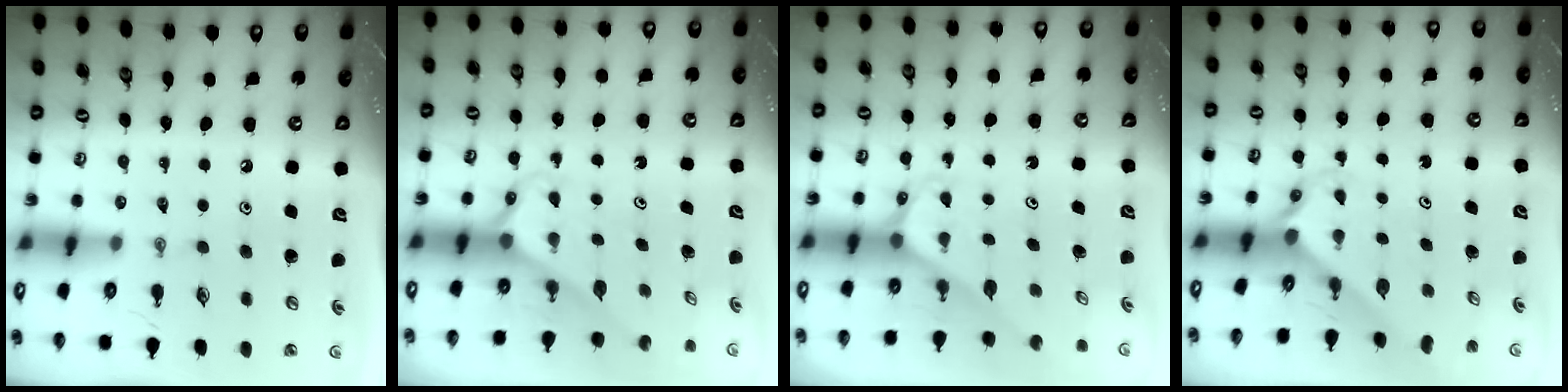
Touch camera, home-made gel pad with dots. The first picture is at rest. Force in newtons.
{"total": 2.5, "press": 2.5, "slide": 0.2}
{"total": 2.5, "press": 2.5, "slide": 0.1}
{"total": 2.4, "press": 2.4, "slide": 0.2}